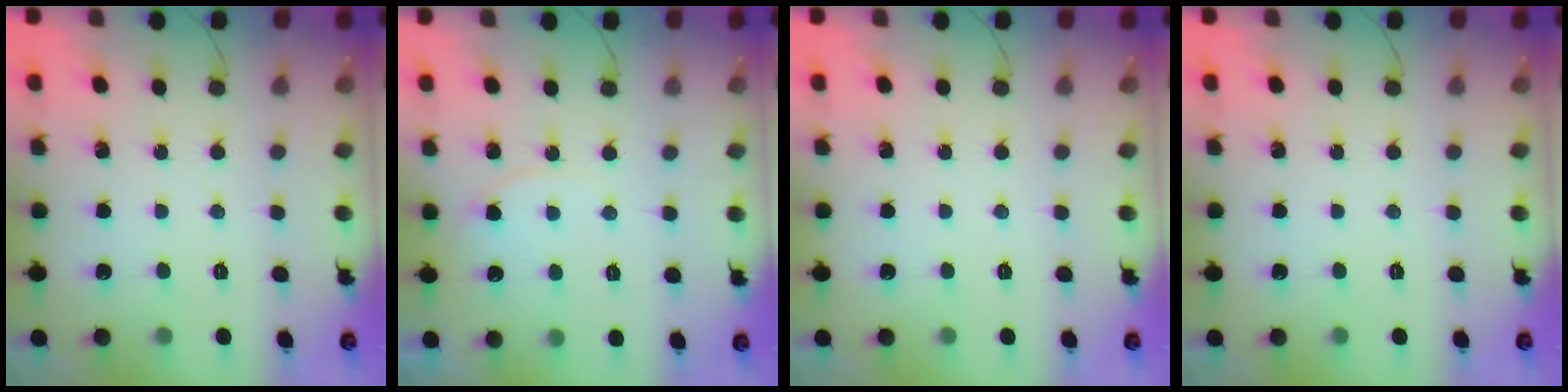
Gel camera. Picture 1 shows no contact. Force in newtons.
{"total": 3.7, "press": 3.7, "slide": 0.4}
{"total": 0.0}
{"total": 0.0}